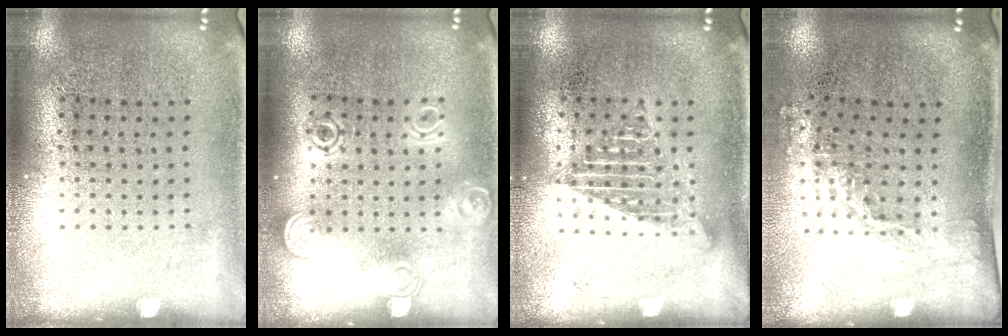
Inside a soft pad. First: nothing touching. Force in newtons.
{"total": 1.4, "press": 1.3, "slide": 0.6}
{"total": 1.3, "press": 1.2, "slide": 0.6}
{"total": 1.4, "press": 1.1, "slide": 0.9}